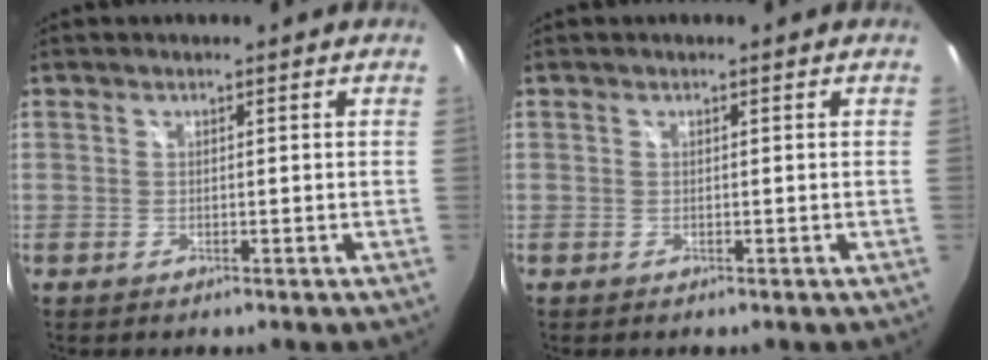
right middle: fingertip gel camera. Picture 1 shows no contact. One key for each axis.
{"total": 0.0}